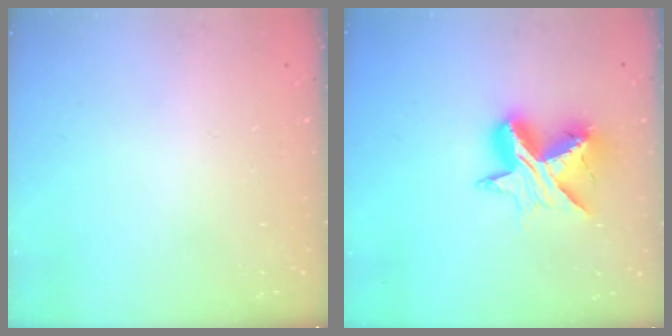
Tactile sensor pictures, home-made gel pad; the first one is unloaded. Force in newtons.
{"total": 13.0, "press": 13.0, "slide": 0.9}